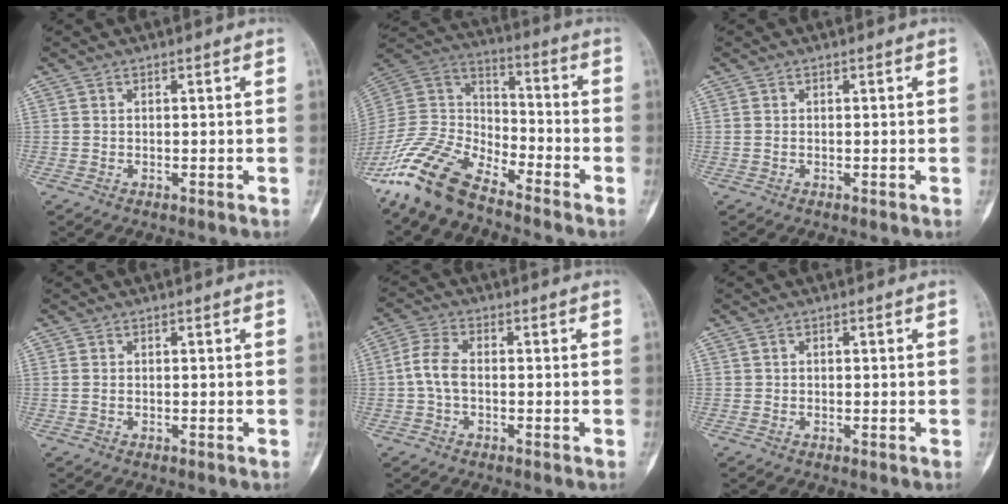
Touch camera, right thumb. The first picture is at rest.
{"total": 15.0, "force": [-11.9, 5.7, 7.1], "torque": [-0.134, 0.076, -0.241]}
{"total": 0.7, "force": [-0.1, 0.4, 0.5], "torque": [-0.015, -0.001, -0.002]}
{"total": 0.9, "force": [-0.1, 0.6, 0.7], "torque": [-0.019, -0.001, 0.000]}
{"total": 5.2, "force": [-0.7, 2.9, 4.2], "torque": [-0.095, 0.016, -0.020]}
{"total": 0.0}